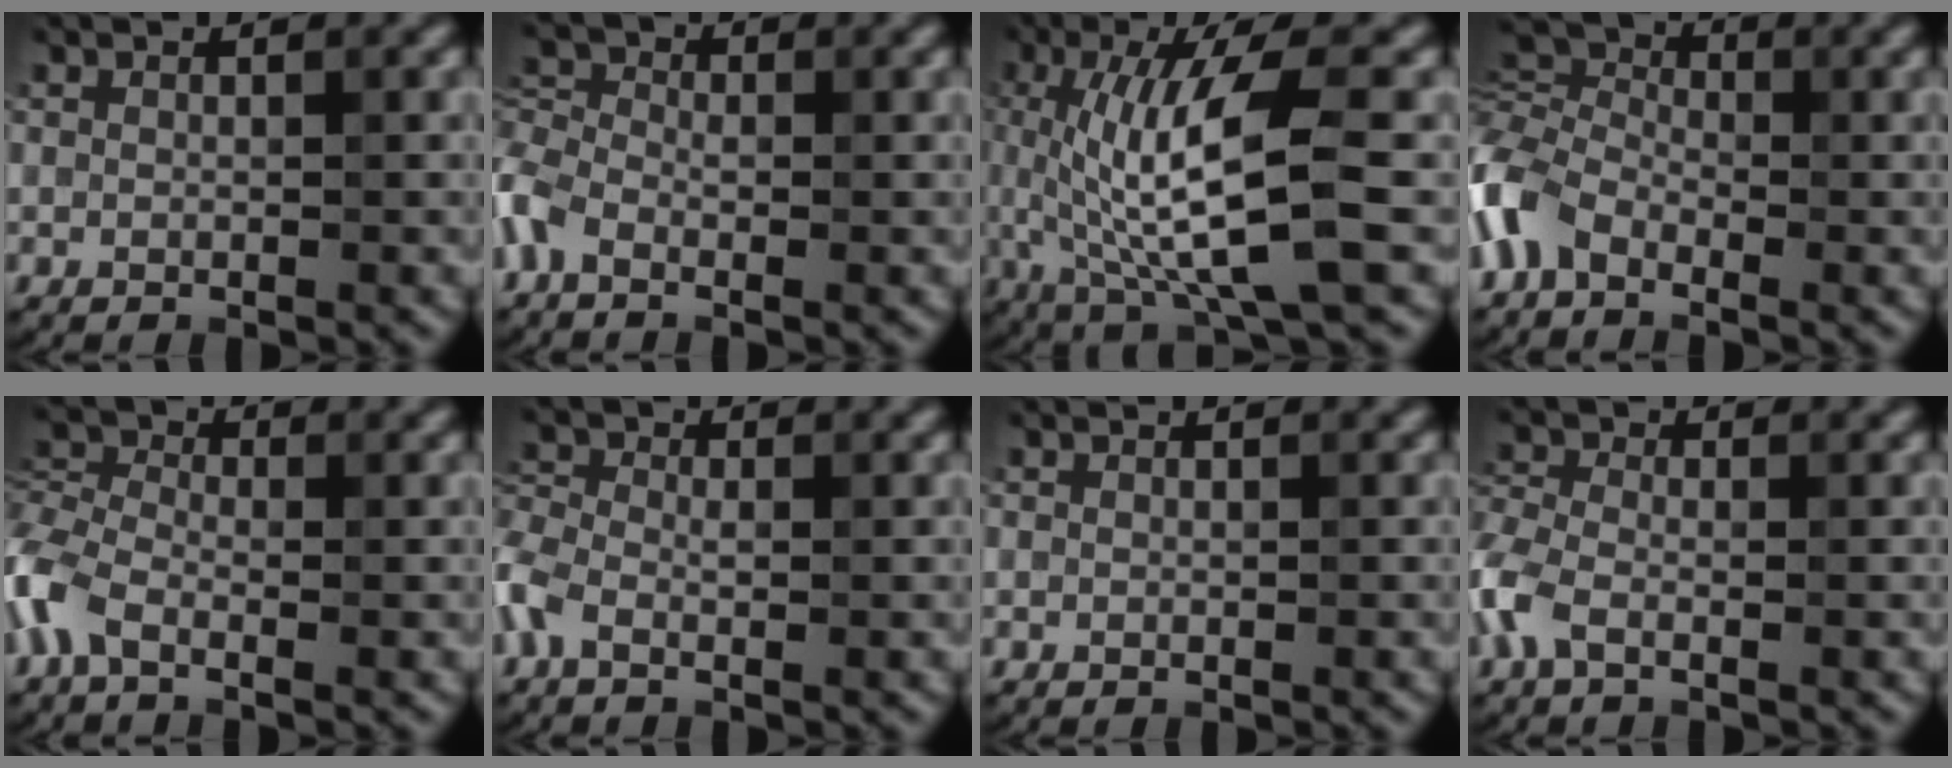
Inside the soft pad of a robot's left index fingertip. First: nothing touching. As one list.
[{"total": 3.6, "force": [-1.6, 2.1, 2.4], "torque": [-0.053, 0.007, -0.053]}, {"total": 9.6, "force": [0.0, 2.5, 9.2], "torque": [-0.150, -0.006, 0.007]}, {"total": 5.7, "force": [-2.3, 3.6, 3.9], "torque": [-0.089, 0.010, -0.072]}, {"total": 4.6, "force": [-2.1, 2.4, 3.2], "torque": [-0.079, 0.005, -0.067]}, {"total": 3.1, "force": [-1.1, 1.9, 2.2], "torque": [-0.053, 0.006, -0.040]}, {"total": 0.0}, {"total": 3.1, "force": [-1.3, 1.8, 2.1], "torque": [-0.058, 0.004, -0.043]}]